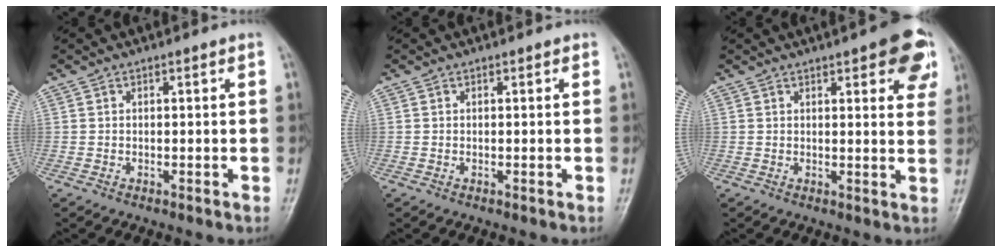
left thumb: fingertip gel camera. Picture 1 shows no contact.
{"total": 0.0}
{"total": 10.0, "force": [5.1, 3.3, 7.9], "torque": [-0.064, -0.014, 0.055]}